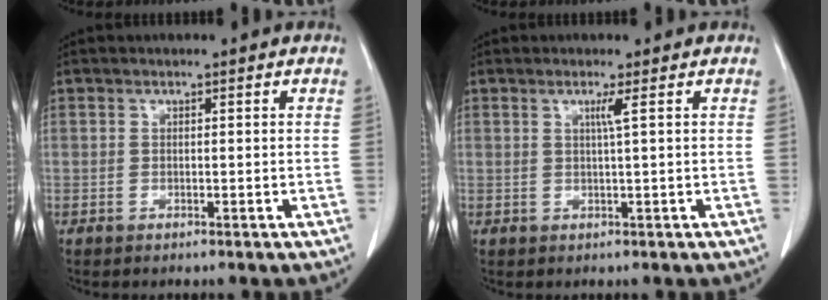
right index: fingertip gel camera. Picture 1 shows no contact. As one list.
[{"total": 1.5, "force": [0.5, -0.6, 1.3], "torque": [-0.029, -0.002, 0.011]}]